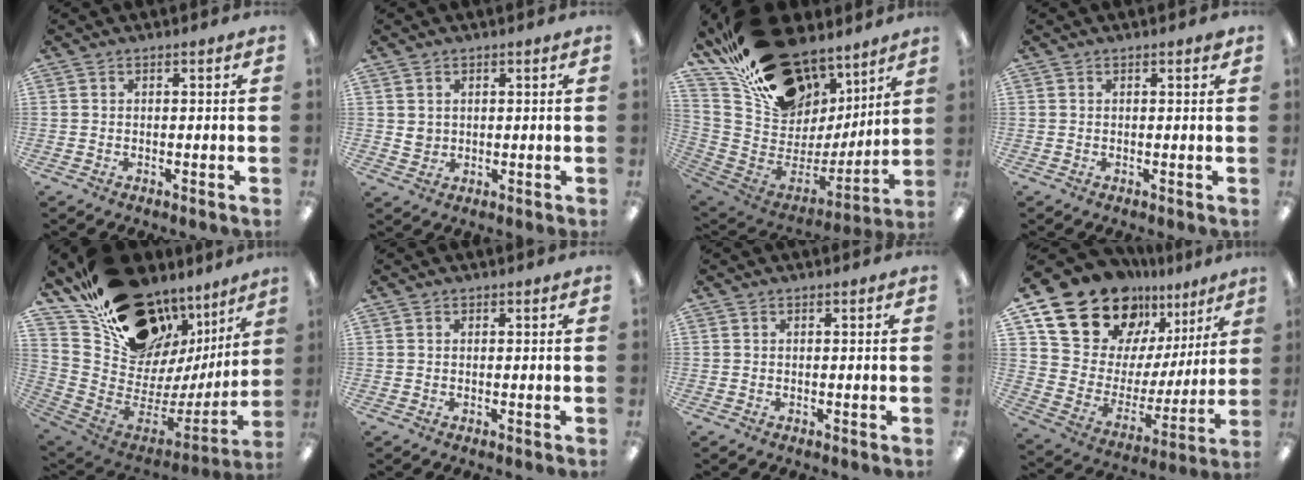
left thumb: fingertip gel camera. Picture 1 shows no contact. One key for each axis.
{"total": 2.6, "fx": 1.2, "fy": 2.3, "fz": 0.5, "tx": -0.005, "ty": -0.001, "tz": 0.020}
{"total": 25.2, "fx": 17.8, "fy": 14.6, "fz": 10.5, "tx": -0.177, "ty": -0.111, "tz": 0.343}
{"total": 0.7, "fx": 0.5, "fy": 0.0, "fz": 0.4, "tx": -0.001, "ty": -0.002, "tz": 0.007}
{"total": 21.6, "fx": 16.2, "fy": 11.6, "fz": 8.4, "tx": -0.121, "ty": -0.125, "tz": 0.314}
{"total": 0.0}
{"total": 0.0}
{"total": 20.7, "fx": 16.1, "fy": 11.1, "fz": 6.7, "tx": -0.141, "ty": -0.116, "tz": 0.300}